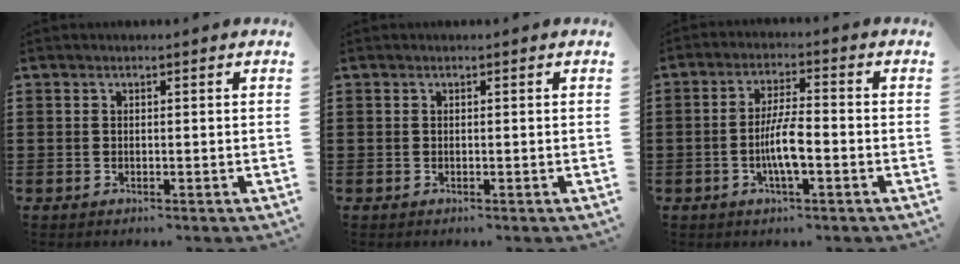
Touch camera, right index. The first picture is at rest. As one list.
[{"total": 0.0}, {"total": 6.0, "force": [-1.6, 1.4, 5.6], "torque": [-0.116, -0.001, -0.035]}]